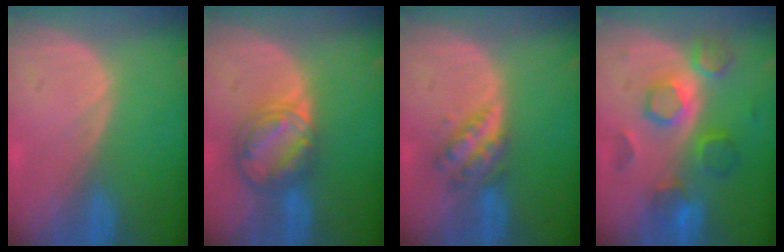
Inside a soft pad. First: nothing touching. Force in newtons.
{"total": 8.0, "press": 6.8, "slide": 4.2}
{"total": 4.6, "press": 4.6, "slide": 0.3}
{"total": 8.3, "press": 8.1, "slide": 2.0}